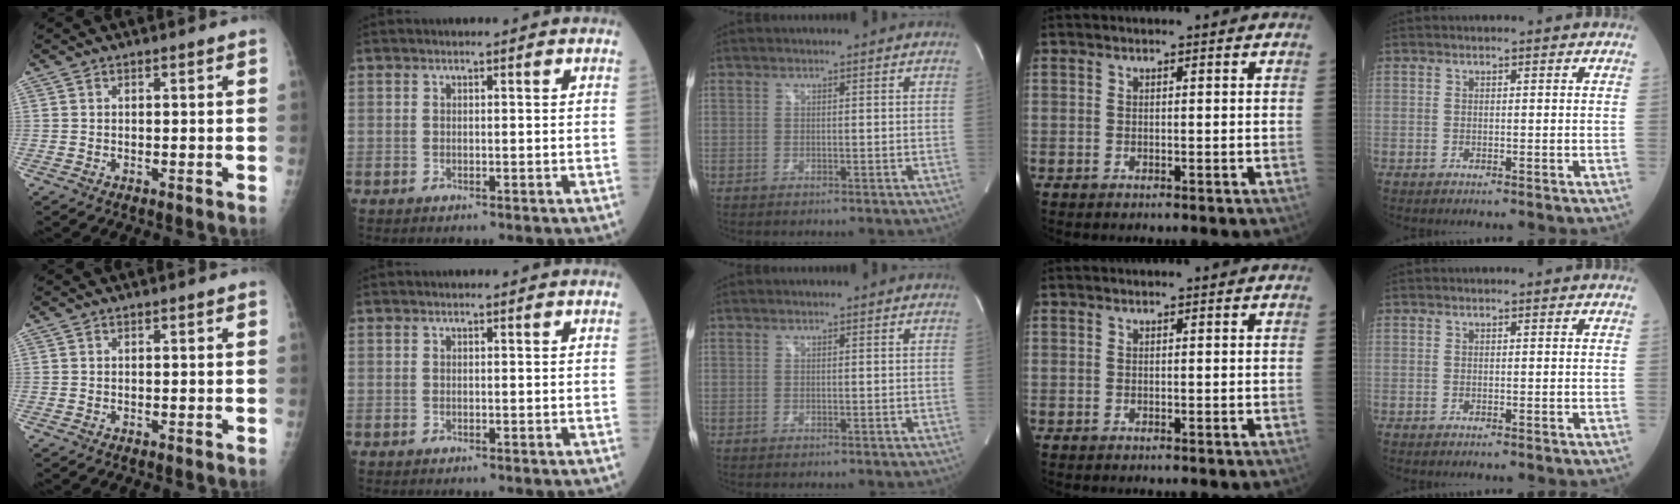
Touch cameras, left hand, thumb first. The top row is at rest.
{}